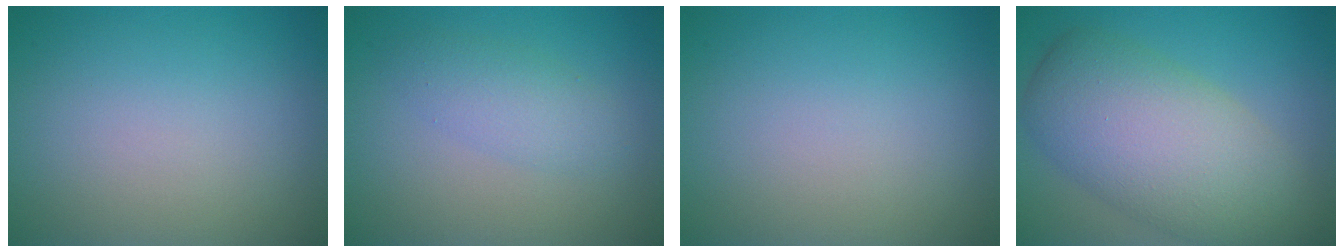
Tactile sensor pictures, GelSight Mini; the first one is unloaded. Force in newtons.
{"total": 2.5, "press": 2.5, "slide": 0.1}
{"total": 0.0}
{"total": 9.5, "press": 9.5, "slide": 0.7}